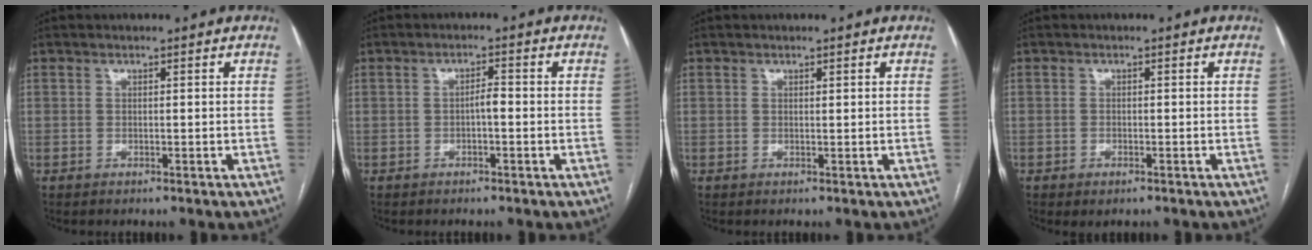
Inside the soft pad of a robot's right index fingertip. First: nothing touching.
{"total": 1.9, "force": [-0.5, 0.5, 1.8], "torque": [-0.027, 0.005, -0.010]}
{"total": 0.0}
{"total": 1.4, "force": [-0.9, 0.7, 0.9], "torque": [-0.012, 0.000, -0.006]}